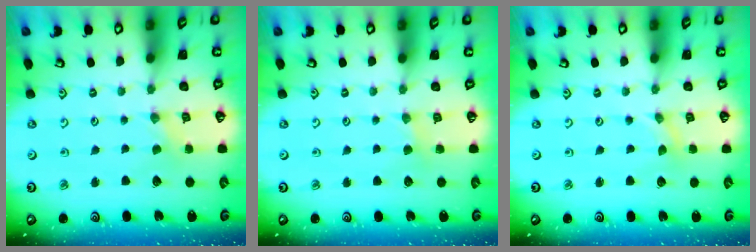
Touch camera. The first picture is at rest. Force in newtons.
{"total": 2.3, "press": 2.3, "slide": 0.4}
{"total": 0.0}